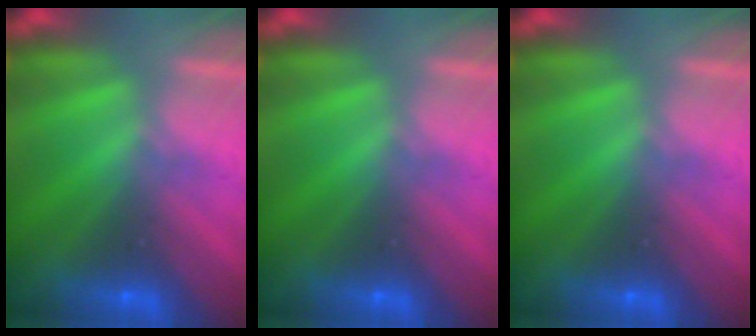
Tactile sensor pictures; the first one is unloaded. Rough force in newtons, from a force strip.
{"total": 0.0}
{"total": 0.0}